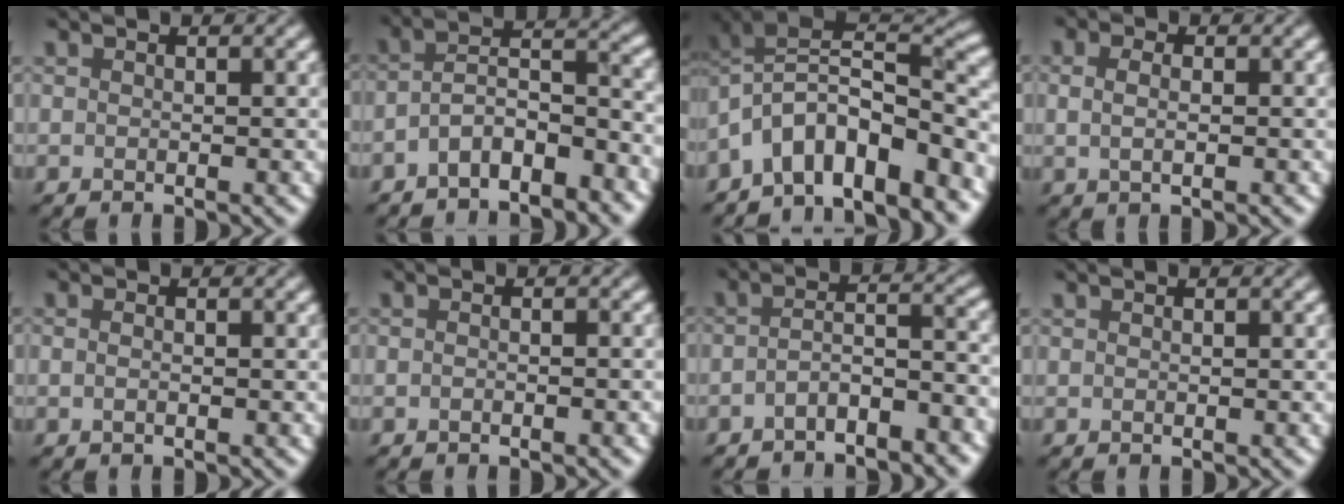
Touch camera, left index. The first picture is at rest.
{"total": 5.7, "force": [-3.2, 2.1, 4.2], "torque": [-0.072, 0.009, -0.064]}
{"total": 10.7, "force": [-5.7, 4.8, 7.7], "torque": [-0.121, 0.015, -0.100]}
{"total": 3.2, "force": [0.9, 1.8, 2.4], "torque": [-0.025, 0.014, -0.010]}
{"total": 1.3, "force": [0.1, 0.8, 1.0], "torque": [-0.011, -0.002, -0.014]}
{"total": 1.3, "force": [-0.6, 0.5, 1.1], "torque": [-0.012, 0.001, -0.014]}
{"total": 4.5, "force": [-2.7, 1.4, 3.3], "torque": [-0.054, 0.008, -0.050]}
{"total": 0.0}